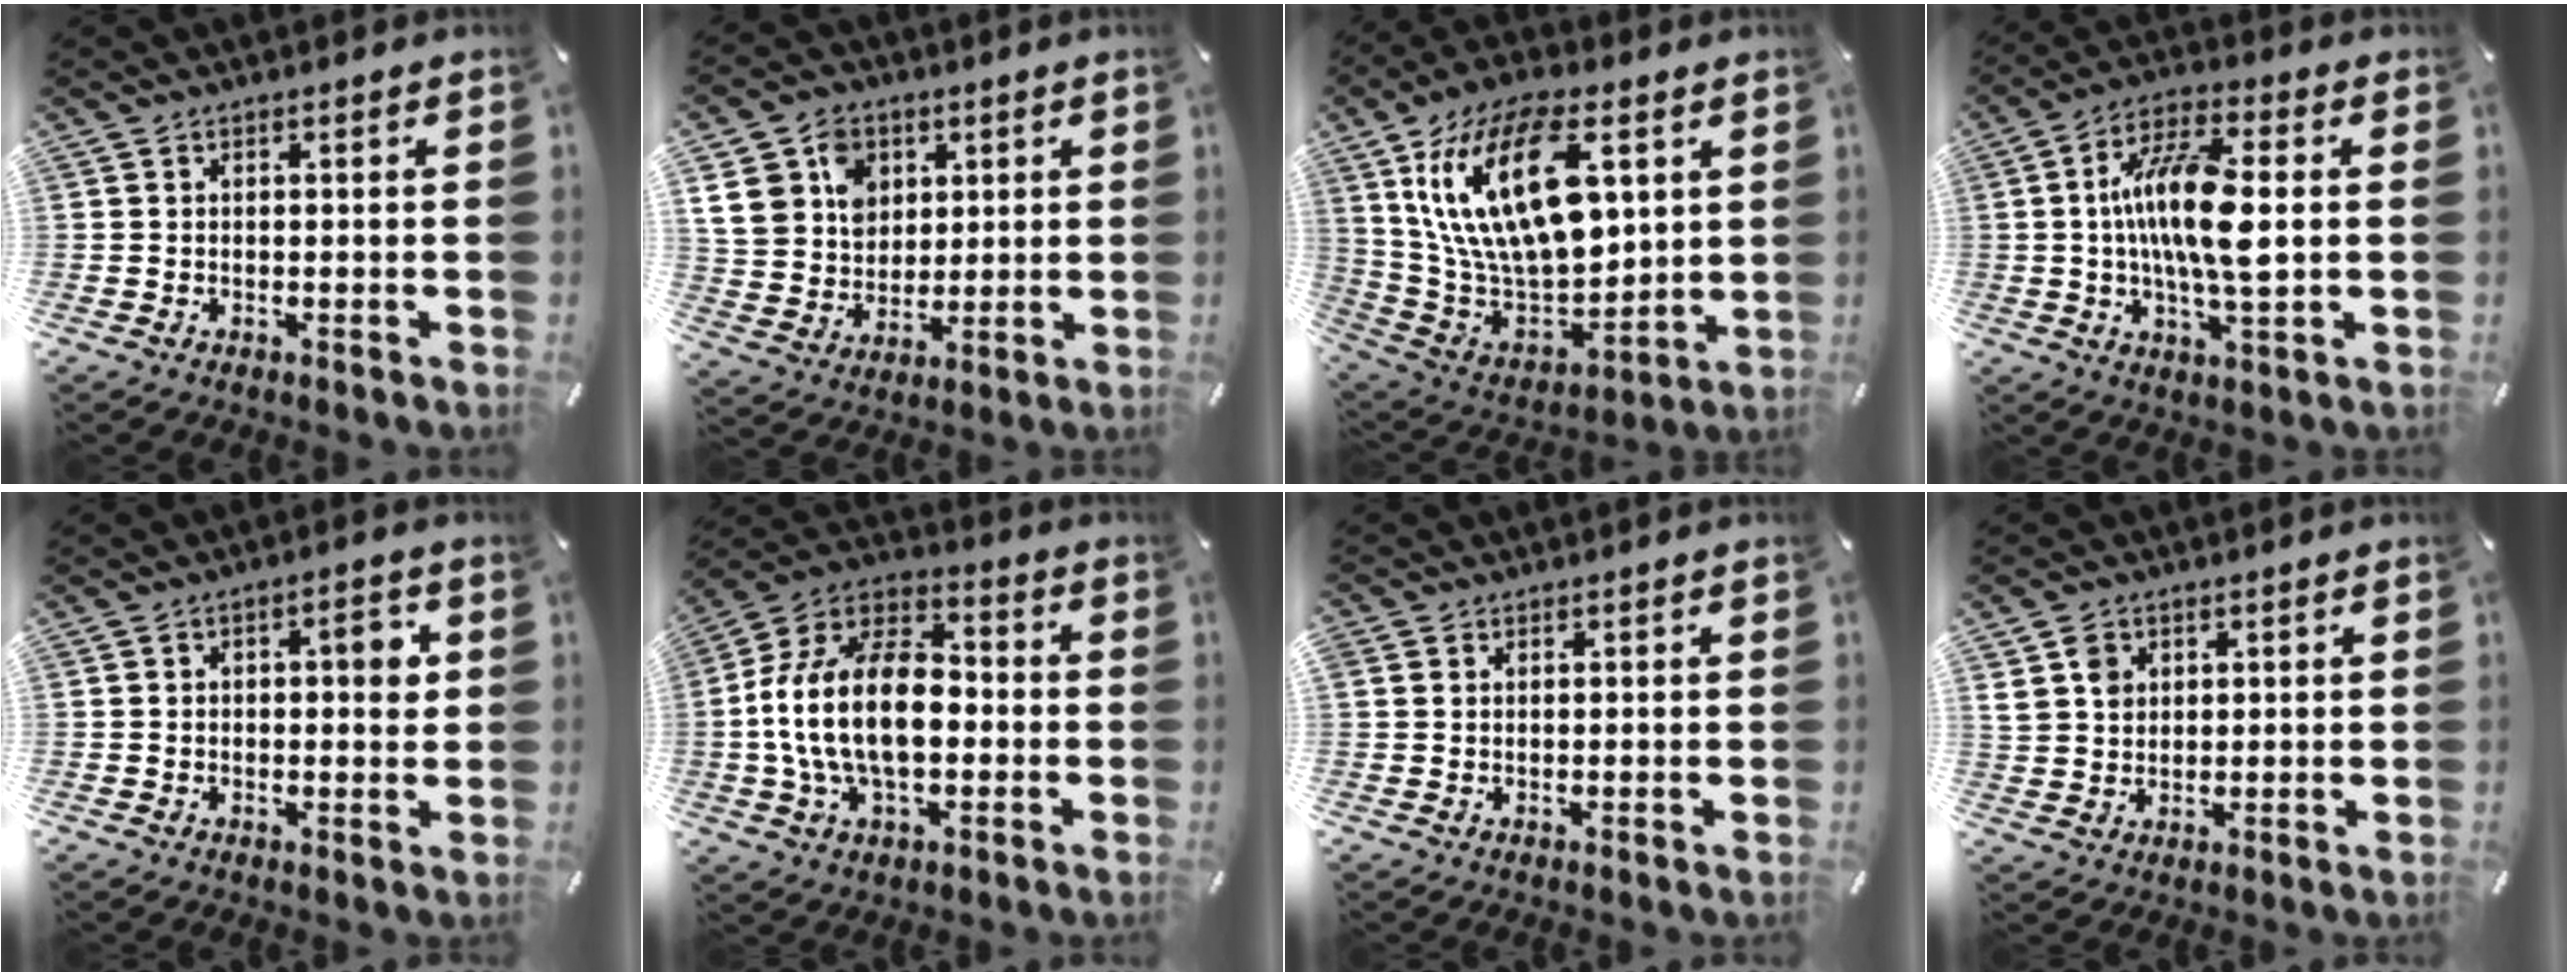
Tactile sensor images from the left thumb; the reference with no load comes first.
{"total": 13.3, "force": [5.1, 11.1, 5.3], "torque": [-0.105, -0.007, 0.100]}
{"total": 23.9, "force": [8.8, 13.0, 18.0], "torque": [-0.377, -0.034, 0.143]}
{"total": 14.9, "force": [0.3, 4.9, 14.0], "torque": [-0.282, -0.004, -0.001]}
{"total": 4.8, "force": [0.9, 2.6, 3.9], "torque": [-0.046, 0.000, 0.004]}
{"total": 19.1, "force": [-2.8, 12.1, 14.5], "torque": [-0.313, 0.018, -0.052]}
{"total": 1.3, "force": [0.3, 1.2, 0.3], "torque": [-0.007, 0.006, 0.004]}
{"total": 4.9, "force": [1.9, 4.2, 1.6], "torque": [-0.035, 0.006, 0.035]}